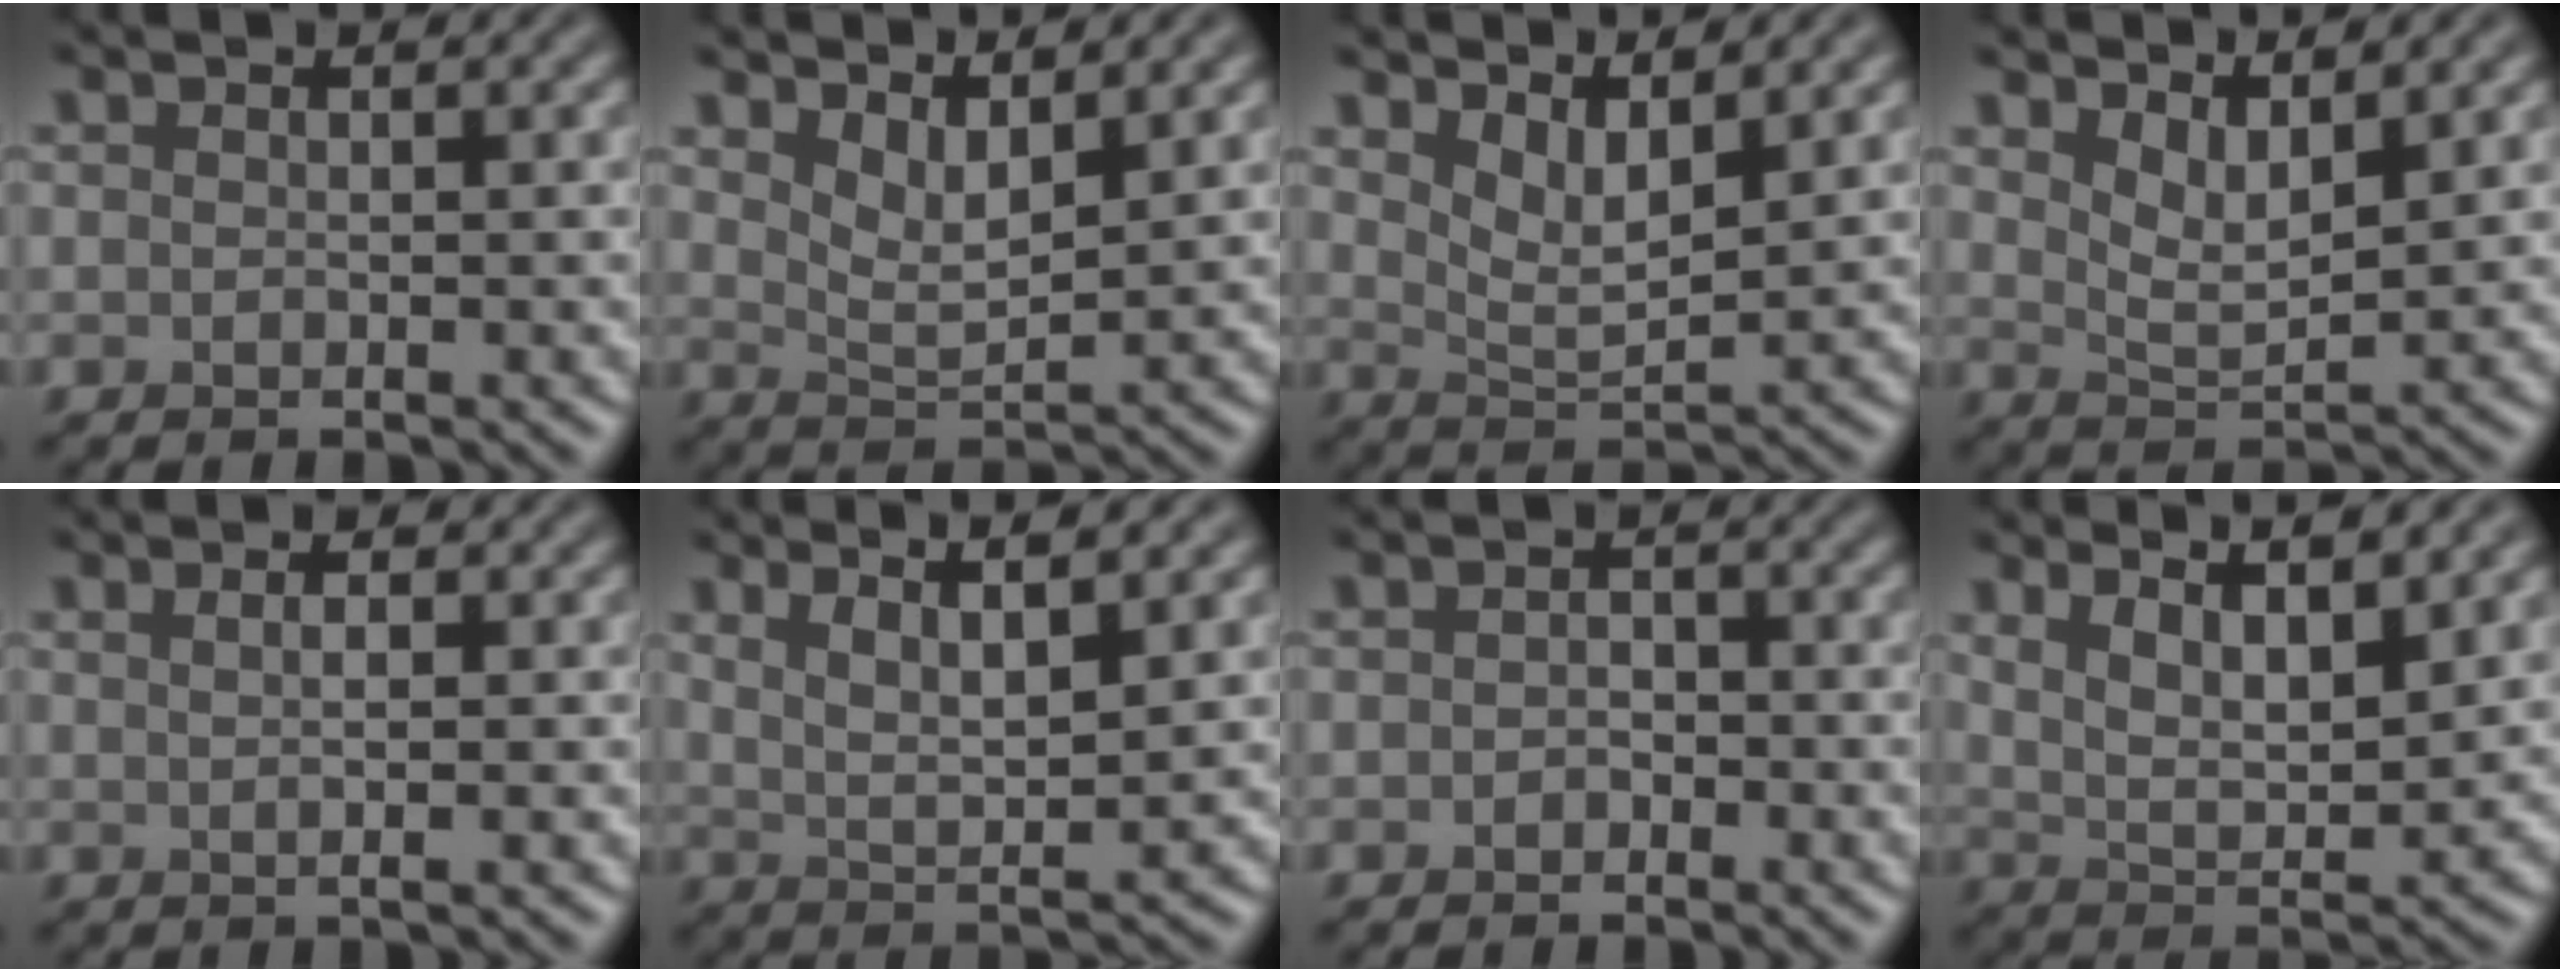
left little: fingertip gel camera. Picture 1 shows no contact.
{"total": 3.2, "force": [2.1, 1.0, 2.2], "torque": [-0.047, -0.013, 0.043]}
{"total": 3.5, "force": [2.2, 1.2, 2.5], "torque": [-0.053, -0.012, 0.044]}
{"total": 3.3, "force": [2.1, 1.1, 2.3], "torque": [-0.049, -0.012, 0.042]}
{"total": 2.9, "force": [1.1, 1.3, 2.4], "torque": [-0.015, 0.011, -0.005]}
{"total": 4.7, "force": [2.7, 0.9, 3.7], "torque": [-0.065, -0.002, 0.050]}
{"total": 1.2, "force": [-0.5, 0.9, 0.6], "torque": [-0.011, -0.001, -0.010]}
{"total": 6.3, "force": [3.8, 1.7, 4.8], "torque": [-0.083, -0.003, 0.066]}